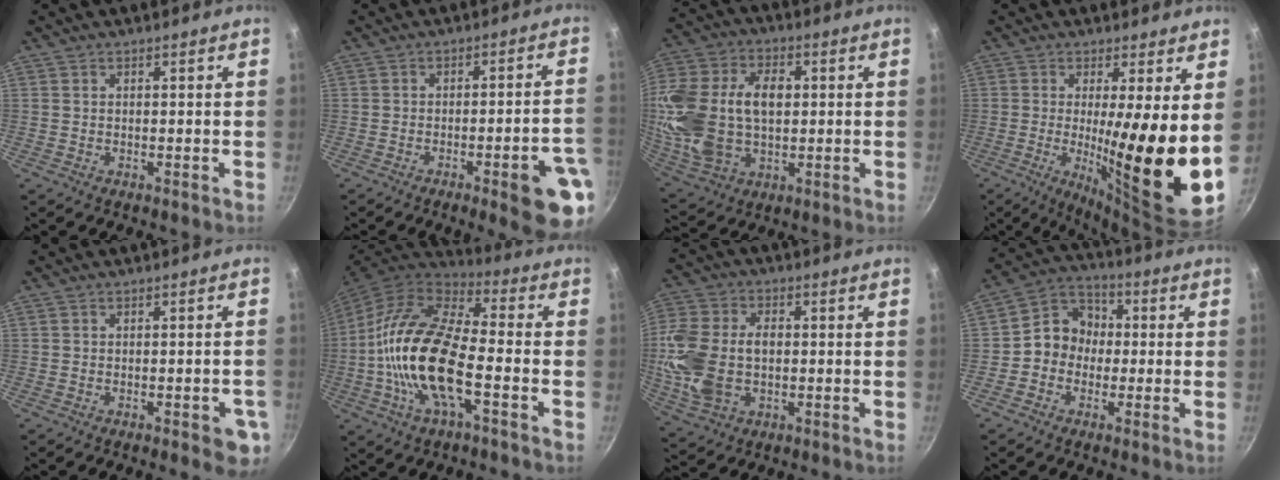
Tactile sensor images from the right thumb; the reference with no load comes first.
{"total": 11.9, "force": [-5.2, 2.5, 10.5], "torque": [-0.104, 0.036, -0.060]}
{"total": 22.9, "force": [1.7, 15.2, 17.0], "torque": [-0.345, 0.021, 0.037]}
{"total": 16.2, "force": [0.3, 2.1, 16.1], "torque": [-0.235, -0.040, 0.008]}
{"total": 5.6, "force": [-2.1, 2.2, 4.7], "torque": [-0.040, 0.006, -0.024]}
{"total": 19.6, "force": [-4.2, 8.1, 17.3], "torque": [-0.327, 0.030, -0.097]}
{"total": 14.7, "force": [-0.7, 10.0, 10.7], "torque": [-0.215, 0.017, -0.013]}
{"total": 8.7, "force": [-0.8, 7.8, 4.0], "torque": [-0.025, 0.031, -0.037]}